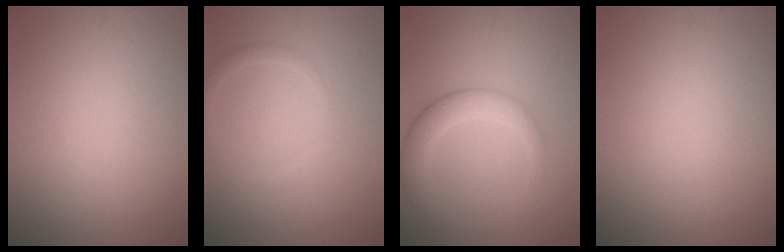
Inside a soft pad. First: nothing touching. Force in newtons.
{"total": 1.3, "press": 1.3, "slide": 0.0}
{"total": 3.5, "press": 3.5, "slide": 0.2}
{"total": 0.0}